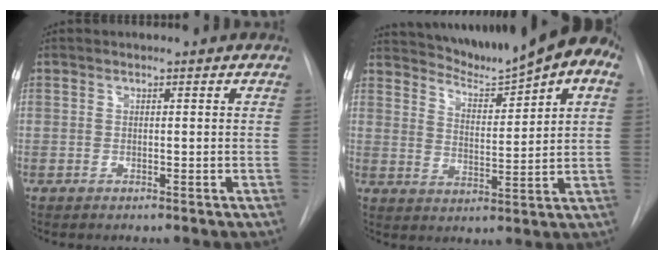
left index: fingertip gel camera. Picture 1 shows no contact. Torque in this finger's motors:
{"motor_torque": [0.63, -1.51, -0.06, 0.09]}